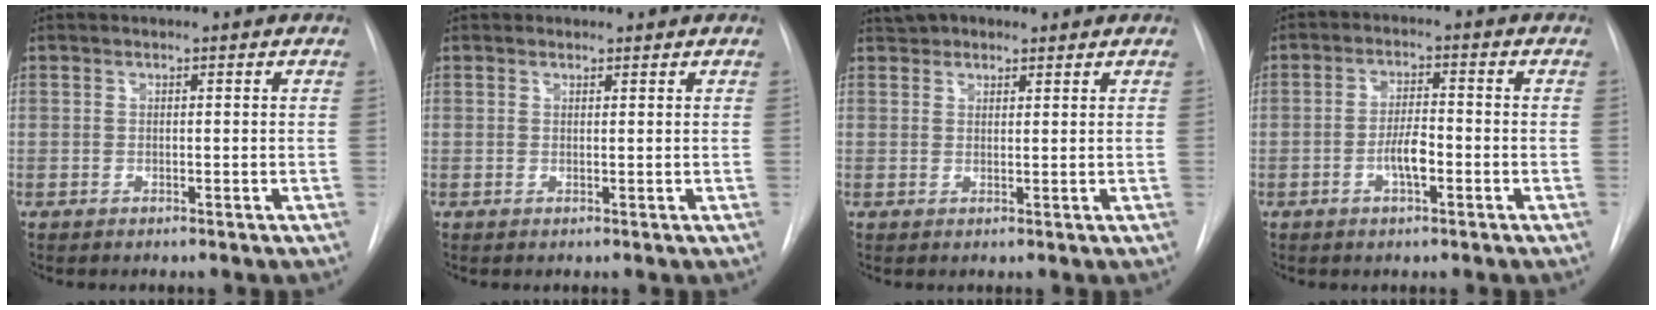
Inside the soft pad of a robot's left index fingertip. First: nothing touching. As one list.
[{"total": 0.6, "force": [0.5, 0.3, 0.0], "torque": [0.000, 0.001, 0.006]}, {"total": 3.9, "force": [3.1, 1.9, 1.4], "torque": [-0.024, 0.026, 0.053]}, {"total": 4.2, "force": [-1.5, 1.2, 3.8], "torque": [-0.071, 0.006, -0.028]}]